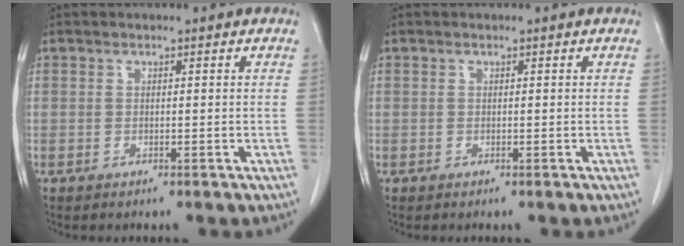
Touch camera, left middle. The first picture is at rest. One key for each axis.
{"total": 0.0}